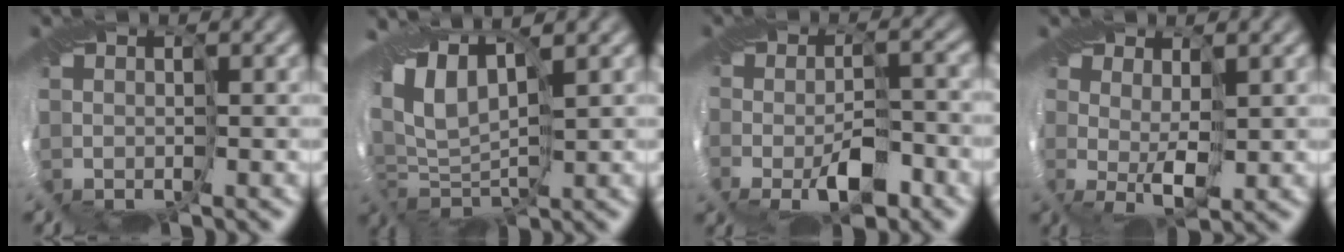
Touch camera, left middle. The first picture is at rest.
{"total": 8.1, "force": [1.8, 4.3, 6.6], "torque": [-0.146, -0.005, 0.035]}
{"total": 2.7, "force": [-1.8, 0.3, 2.0], "torque": [-0.033, -0.003, -0.029]}
{"total": 1.4, "force": [0.9, -0.8, 0.6], "torque": [-0.013, -0.002, 0.019]}